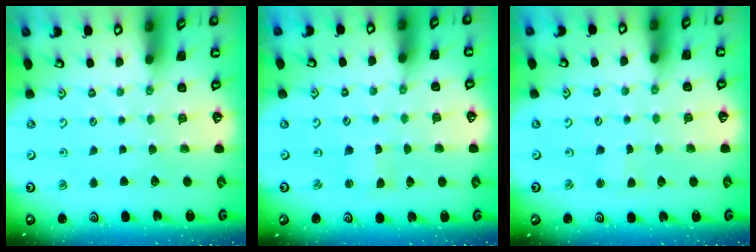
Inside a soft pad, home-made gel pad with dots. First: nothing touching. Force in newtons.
{"total": 1.4, "press": 1.4, "slide": 0.0}
{"total": 1.4, "press": 1.4, "slide": 0.2}